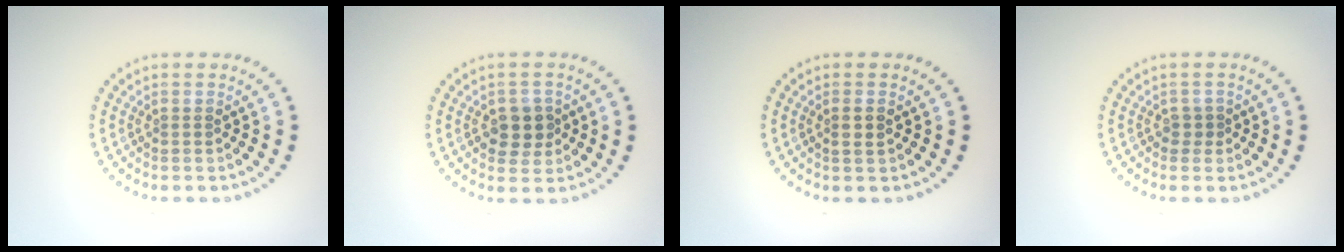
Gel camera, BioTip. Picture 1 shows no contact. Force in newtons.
{"total": 2.9, "press": 2.8, "slide": 0.8}
{"total": 1.1, "press": 1.0, "slide": 0.5}
{"total": 0.7, "press": 0.5, "slide": 0.5}